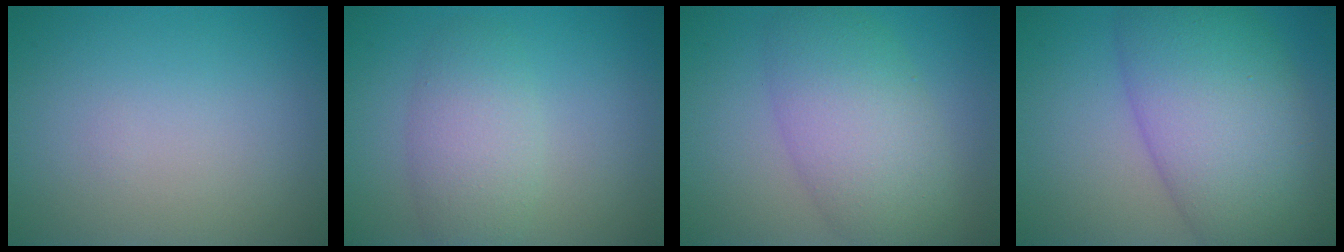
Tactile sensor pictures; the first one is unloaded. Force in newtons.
{"total": 3.8, "press": 3.8, "slide": 0.1}
{"total": 6.9, "press": 6.9, "slide": 0.1}
{"total": 11.0, "press": 11.0, "slide": 0.3}